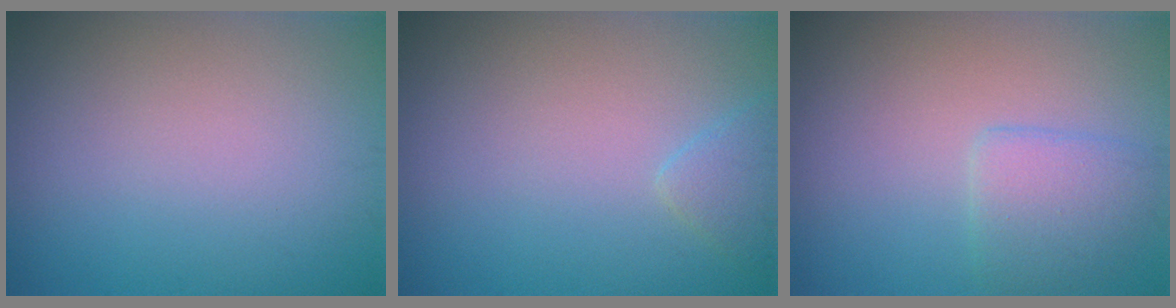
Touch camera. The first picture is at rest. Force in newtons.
{"total": 1.4, "press": 1.4, "slide": 0.2}
{"total": 2.6, "press": 2.6, "slide": 0.1}